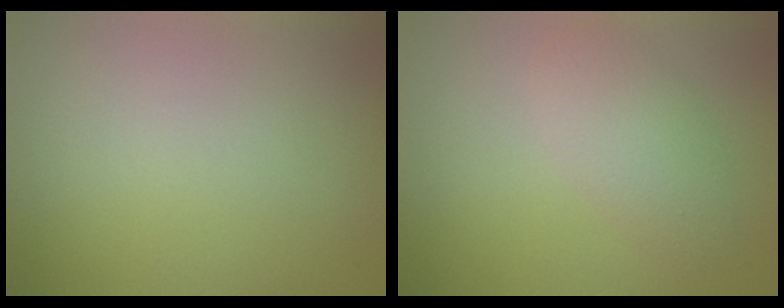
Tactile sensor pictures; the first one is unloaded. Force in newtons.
{"total": 3.1, "press": 3.1, "slide": 0.1}